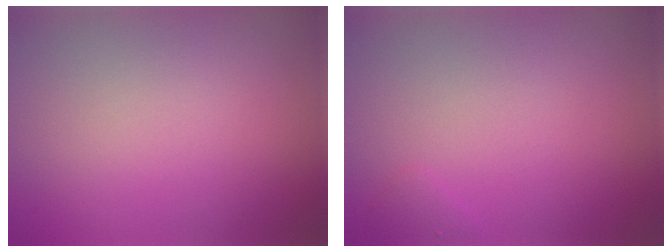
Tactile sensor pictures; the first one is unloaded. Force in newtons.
{"total": 0.6, "press": 0.6, "slide": 0.1}